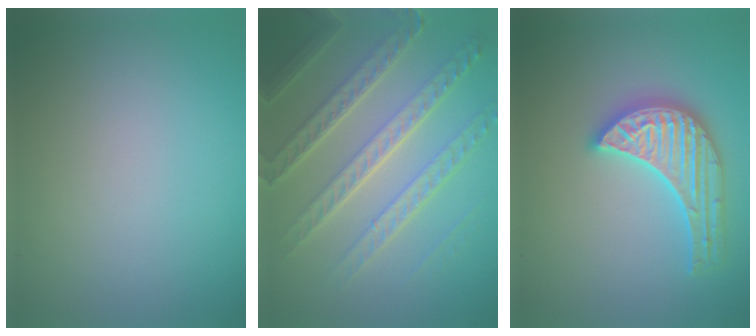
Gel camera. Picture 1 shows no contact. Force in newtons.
{"total": 7.6, "press": 5.4, "slide": 5.3}
{"total": 4.2, "press": 4.1, "slide": 0.5}